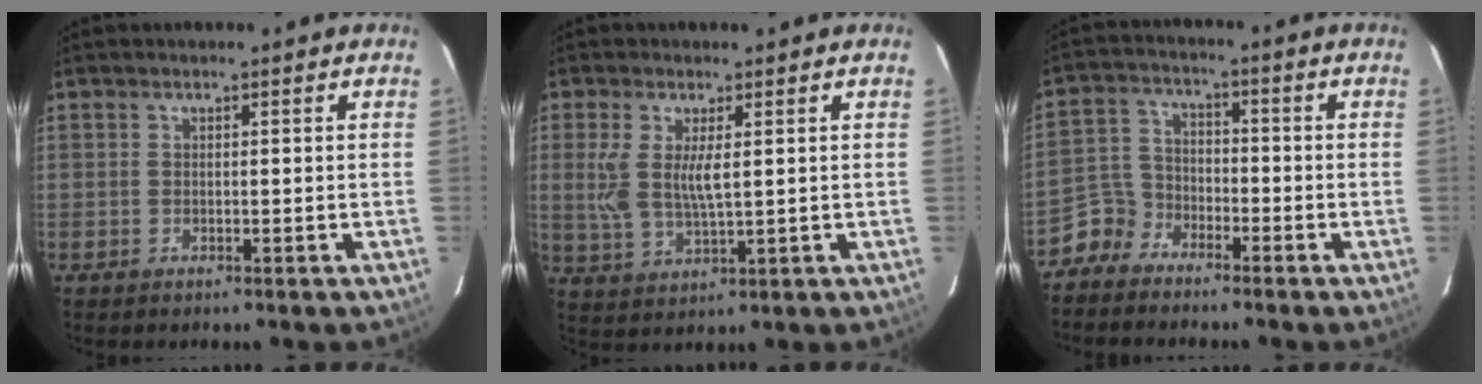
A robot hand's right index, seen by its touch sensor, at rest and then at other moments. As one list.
[{"total": 6.9, "force": [1.3, 2.4, 6.4], "torque": [-0.137, -0.006, 0.027]}, {"total": 5.6, "force": [-4.3, 3.5, 0.3], "torque": [-0.009, 0.025, -0.098]}]